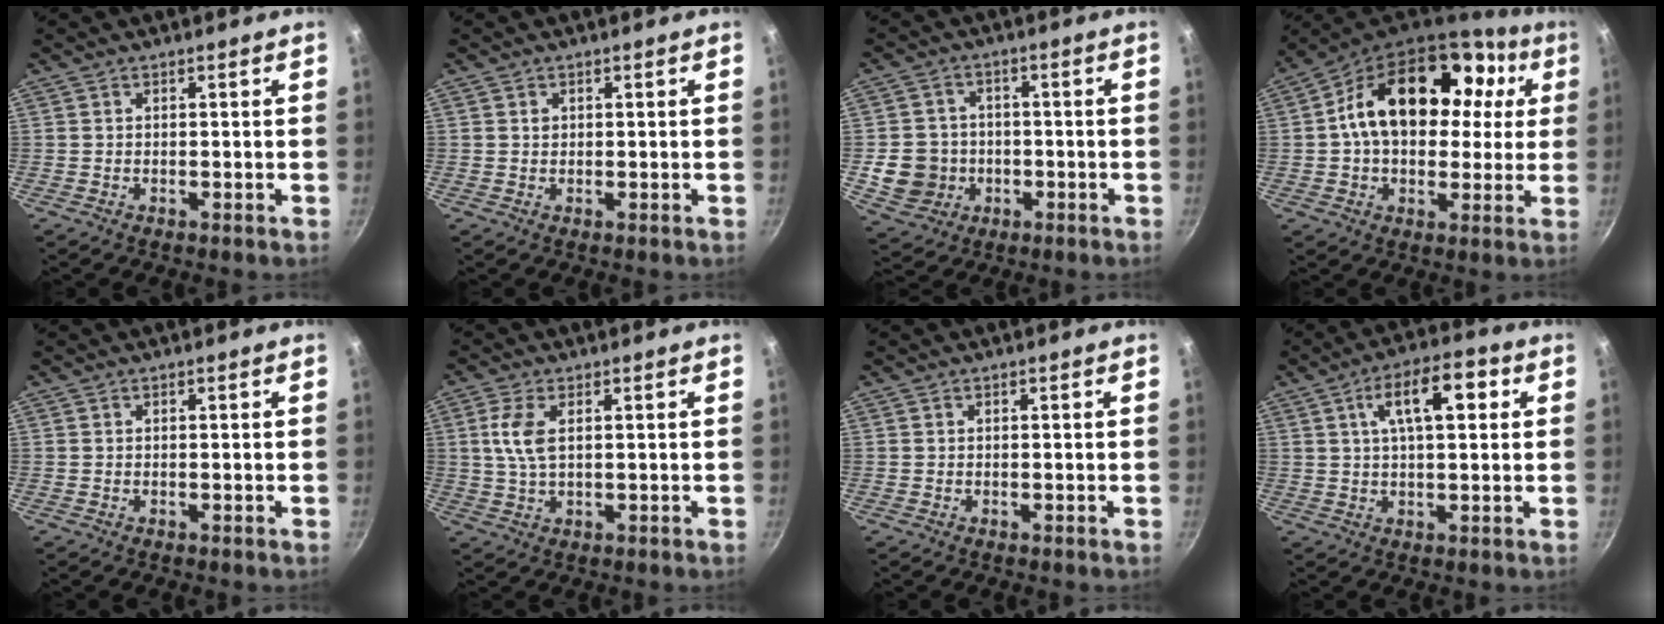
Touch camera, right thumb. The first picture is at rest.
{"total": 0.8, "force": [0.3, 0.7, 0.3], "torque": [-0.003, 0.002, 0.006]}
{"total": 8.9, "force": [-1.7, 8.1, 3.1], "torque": [-0.034, 0.015, -0.021]}
{"total": 24.3, "force": [5.5, 16.2, 17.3], "torque": [-0.271, 0.032, 0.079]}
{"total": 0.0}
{"total": 5.7, "force": [1.3, 2.6, 4.9], "torque": [-0.106, 0.002, 0.027]}
{"total": 0.0}
{"total": 11.0, "force": [3.3, 4.8, 9.4], "torque": [-0.137, 0.016, 0.046]}